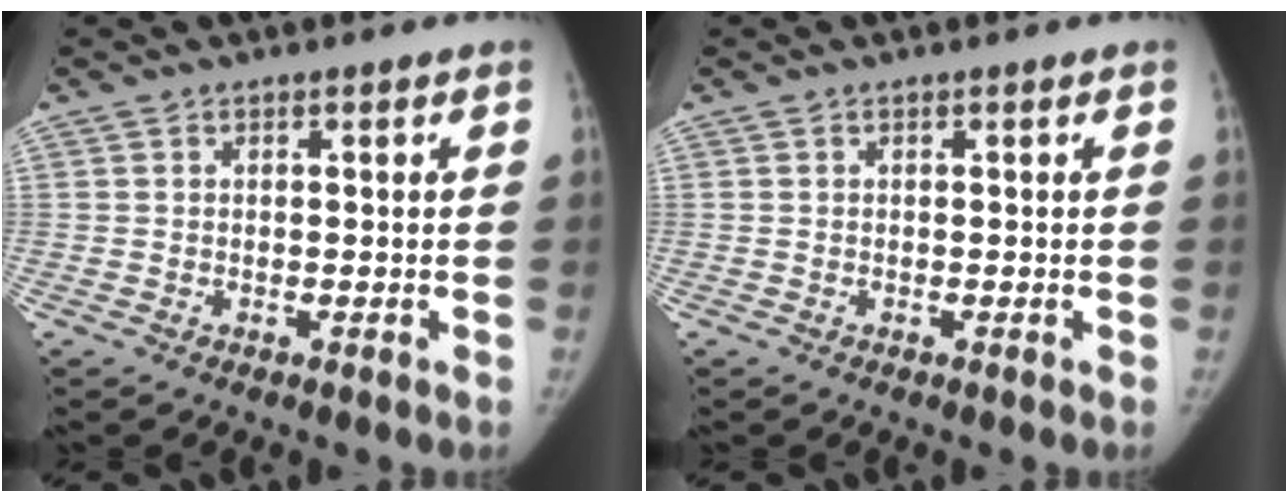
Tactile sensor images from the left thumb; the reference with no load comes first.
{"total": 0.0}